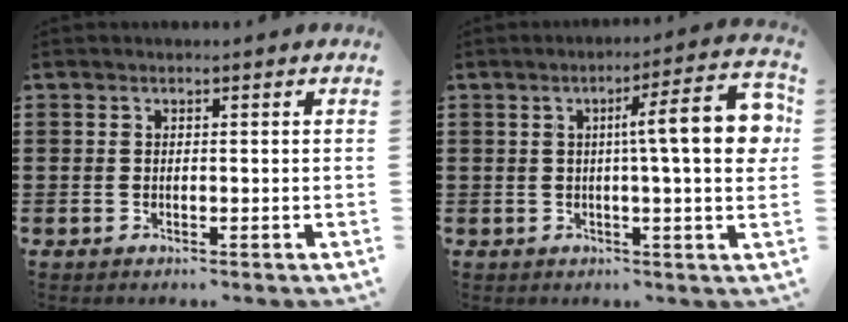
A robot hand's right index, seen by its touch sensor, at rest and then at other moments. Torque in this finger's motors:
{"motor_torque": [1.91, 0.10, 0.99, 0.15]}